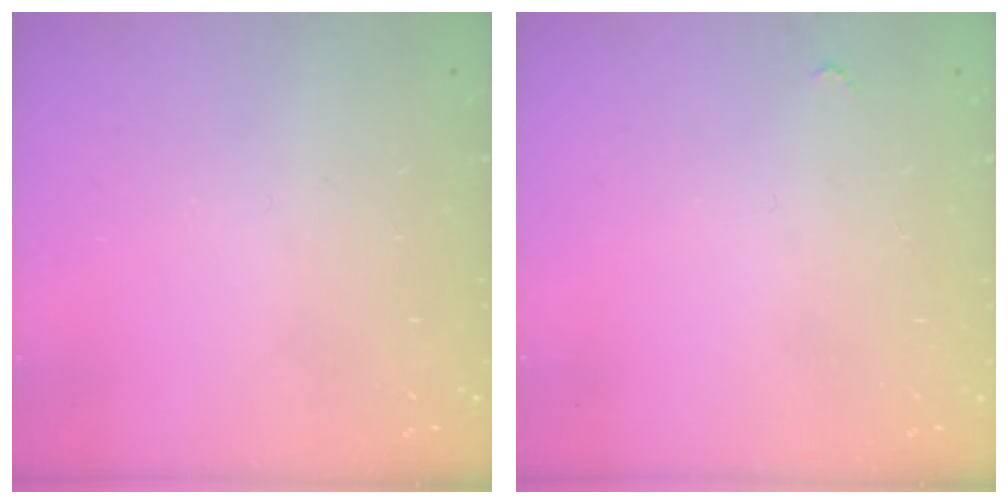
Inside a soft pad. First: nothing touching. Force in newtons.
{"total": 2.8, "press": 2.8, "slide": 0.4}